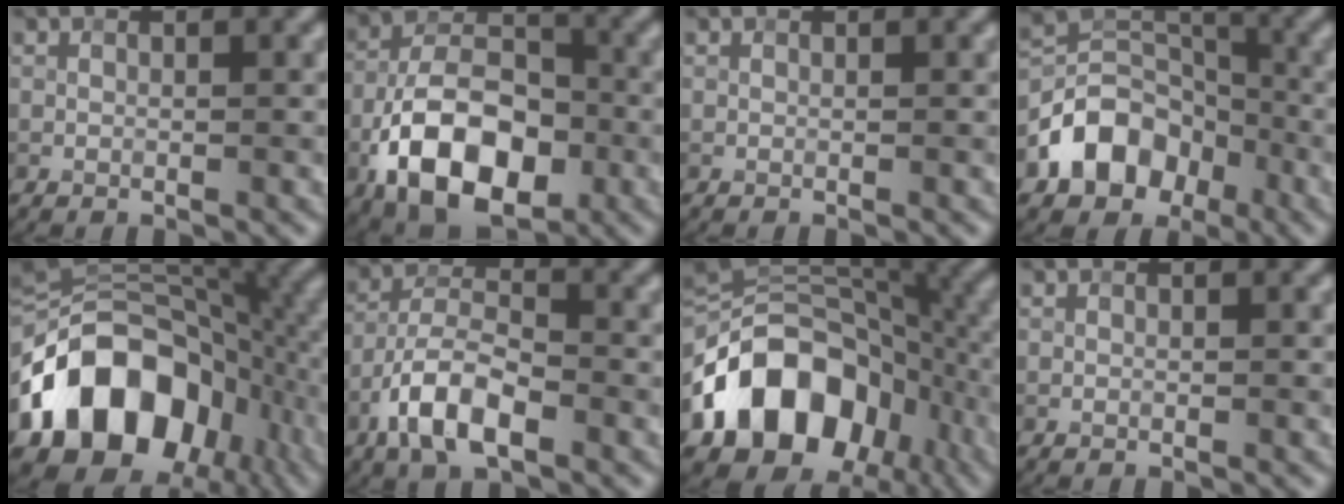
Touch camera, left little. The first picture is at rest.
{"total": 12.8, "force": [-5.4, 7.1, 9.2], "torque": [-0.164, 0.000, -0.104]}
{"total": 0.0}
{"total": 7.8, "force": [-3.7, 5.7, 3.8], "torque": [-0.052, -0.002, -0.076]}
{"total": 15.6, "force": [-5.7, 11.0, 9.4], "torque": [-0.147, 0.004, -0.109]}
{"total": 6.7, "force": [-3.4, 2.9, 5.1], "torque": [-0.091, 0.005, -0.071]}
{"total": 13.7, "force": [-5.4, 9.8, 8.0], "torque": [-0.131, 0.009, -0.108]}
{"total": 0.0}